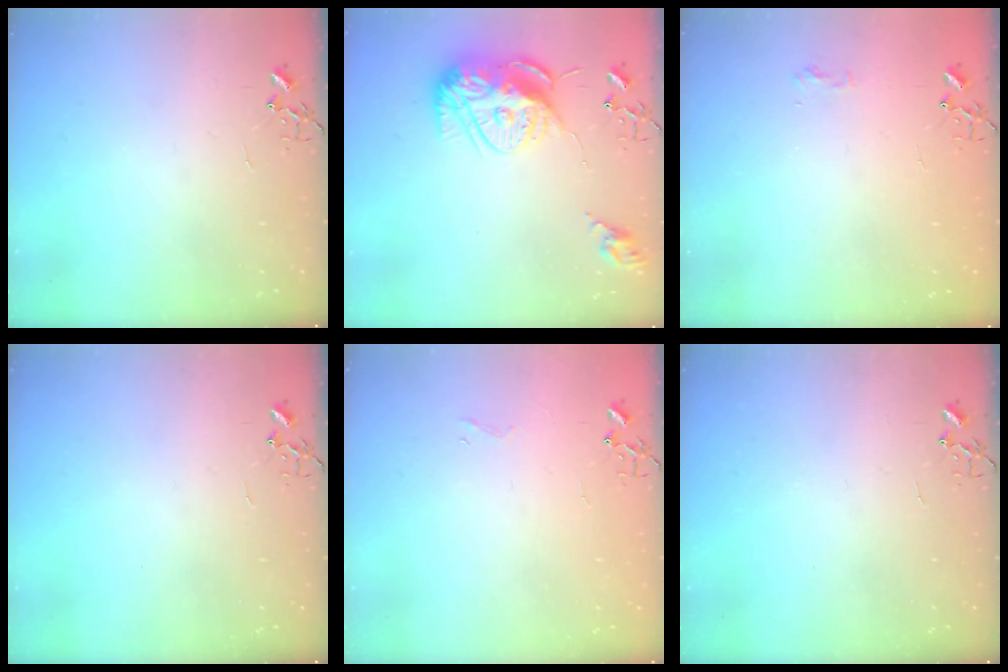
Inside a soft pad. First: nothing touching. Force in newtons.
{"total": 14.9, "press": 14.8, "slide": 1.2}
{"total": 6.0, "press": 6.0, "slide": 0.6}
{"total": 0.0}
{"total": 3.4, "press": 3.4, "slide": 0.3}
{"total": 0.0}